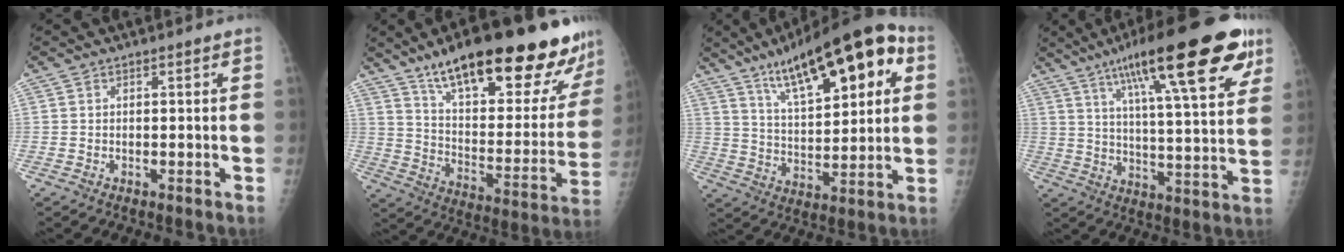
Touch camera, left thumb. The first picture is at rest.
{"total": 30.8, "force": [21.6, 8.3, 20.3], "torque": [-0.262, -0.076, 0.322]}
{"total": 22.5, "force": [10.3, 8.1, 18.3], "torque": [-0.248, -0.009, 0.166]}
{"total": 25.5, "force": [14.1, 5.7, 20.5], "torque": [-0.294, -0.020, 0.213]}